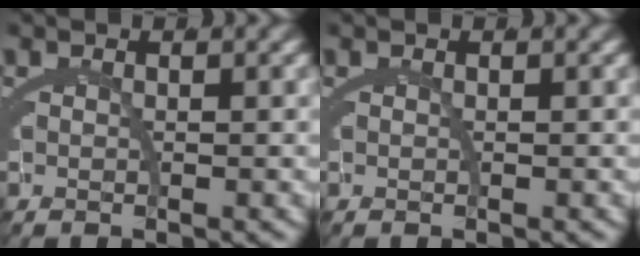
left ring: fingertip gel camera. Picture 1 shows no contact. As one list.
[{"total": 0.0}]